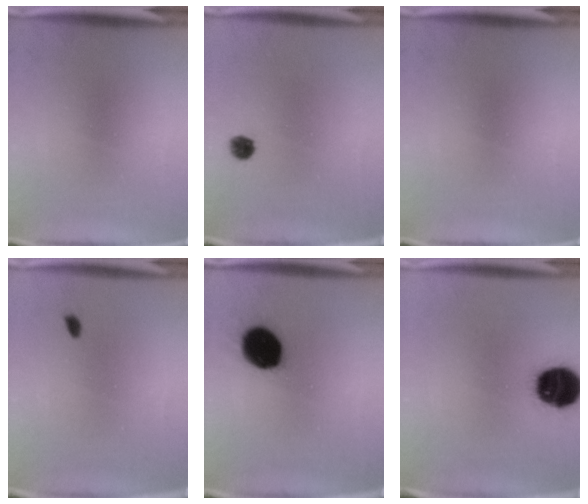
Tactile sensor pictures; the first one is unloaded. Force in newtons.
{"total": 2.3}
{"total": 0.0}
{"total": 0.9}
{"total": 15.0}
{"total": 15.5}